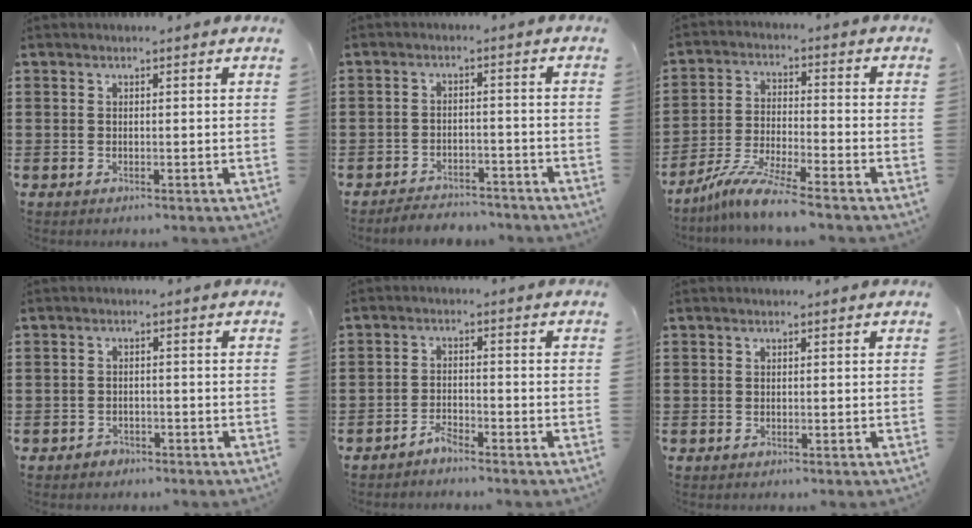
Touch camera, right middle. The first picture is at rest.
{"total": 3.5, "force": [-3.5, 0.4, -0.1], "torque": [-0.006, -0.001, -0.074]}
{"total": 7.6, "force": [-6.8, -0.3, 3.5], "torque": [-0.077, -0.013, -0.131]}
{"total": 1.5, "force": [-1.3, 0.6, 0.1], "torque": [-0.007, -0.001, -0.029]}
{"total": 2.3, "force": [-2.3, 0.1, 0.4], "torque": [-0.020, 0.000, -0.048]}
{"total": 0.0}